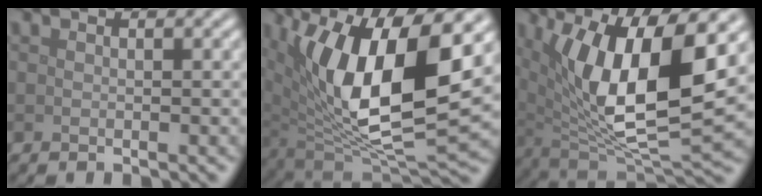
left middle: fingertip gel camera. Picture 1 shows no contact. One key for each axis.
{"total": 13.6, "fx": 3.9, "fy": 5.6, "fz": 11.8, "tx": -0.197, "ty": -0.012, "tz": 0.068}
{"total": 12.5, "fx": 3.7, "fy": 4.4, "fz": 11.1, "tx": -0.189, "ty": -0.009, "tz": 0.066}